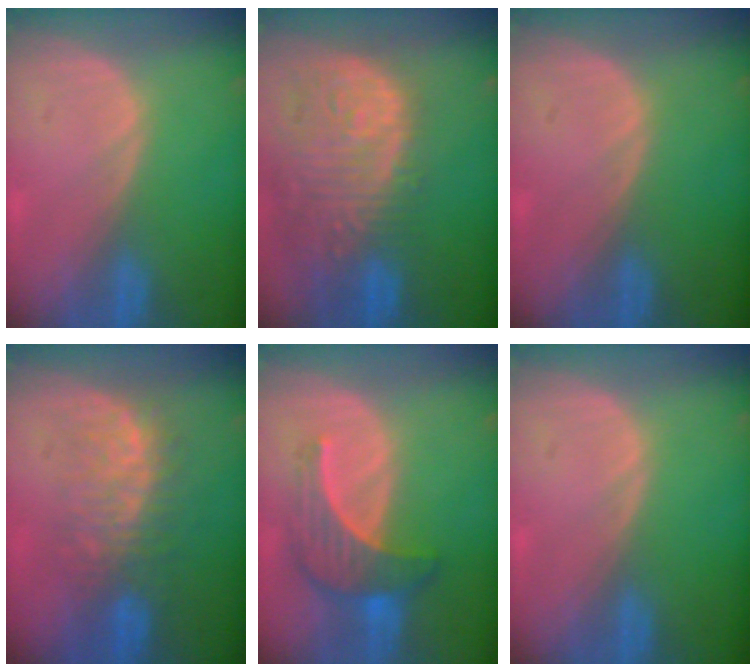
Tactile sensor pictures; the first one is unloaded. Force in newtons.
{"total": 14.3, "press": 11.7, "slide": 8.2}
{"total": 0.0}
{"total": 7.8, "press": 7.6, "slide": 1.6}
{"total": 7.3, "press": 6.8, "slide": 2.7}
{"total": 0.0}